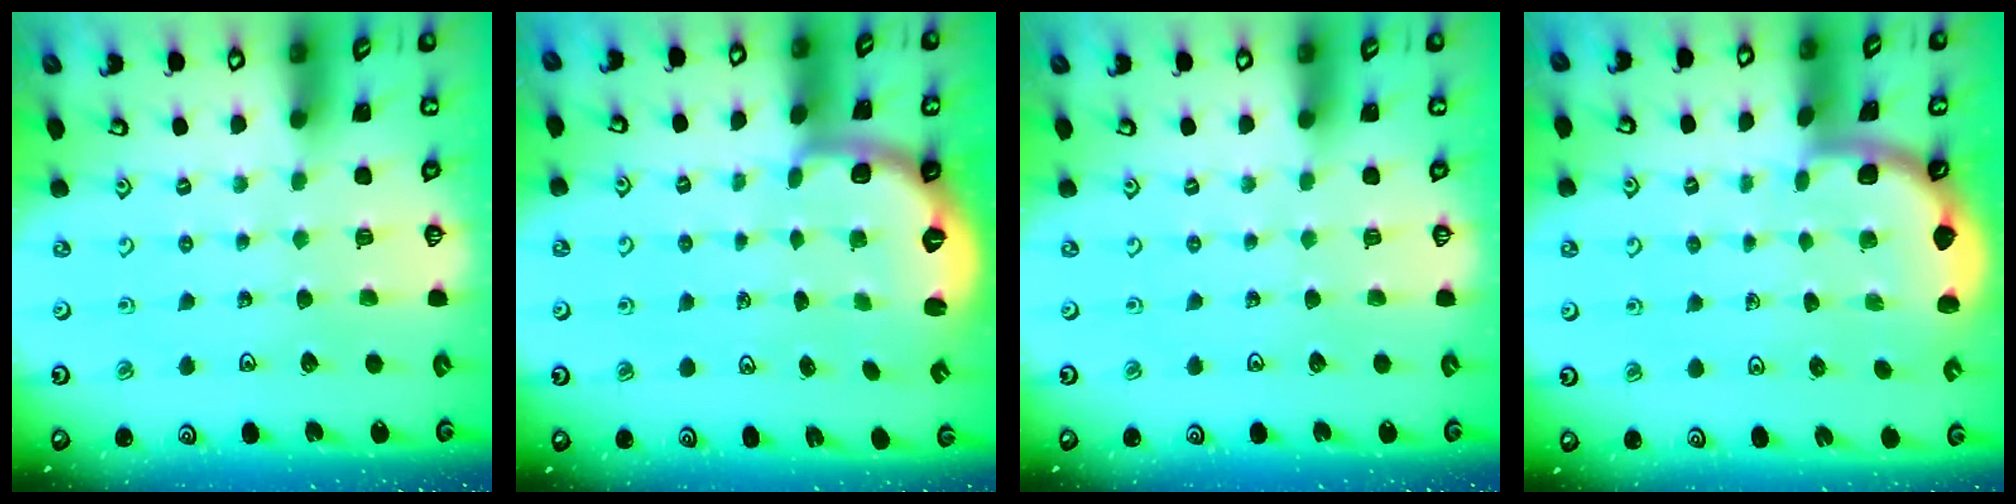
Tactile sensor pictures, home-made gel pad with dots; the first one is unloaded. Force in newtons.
{"total": 2.6, "press": 1.6, "slide": 2.1}
{"total": 0.0}
{"total": 1.7, "press": 1.6, "slide": 0.1}